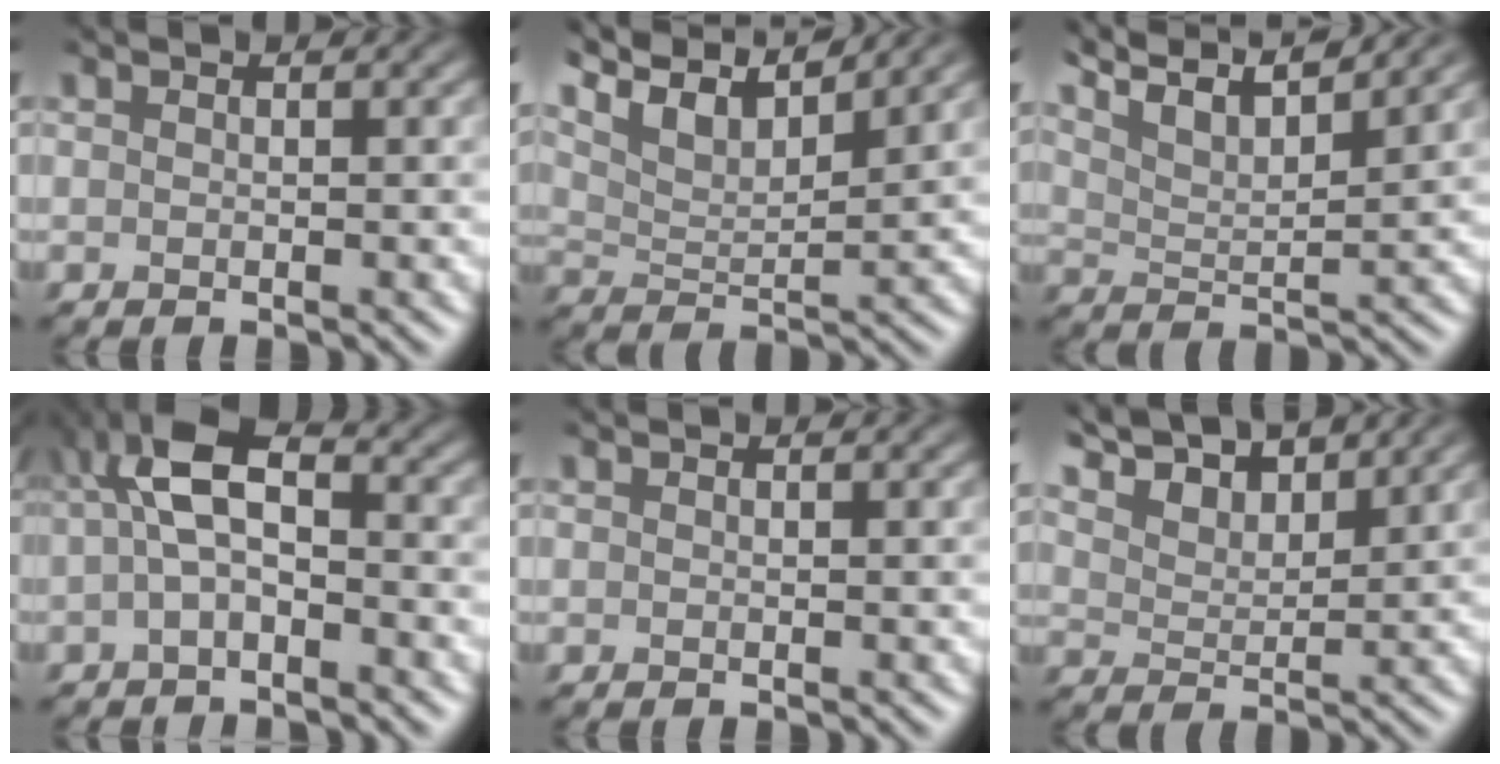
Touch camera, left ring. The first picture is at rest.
{"total": 7.4, "force": [6.2, 1.3, 3.8], "torque": [-0.076, 0.013, 0.099]}
{"total": 8.9, "force": [7.5, 1.6, 4.6], "torque": [-0.074, 0.023, 0.089]}
{"total": 4.6, "force": [-0.5, 2.2, 4.0], "torque": [-0.080, 0.017, -0.019]}
{"total": 0.0}
{"total": 7.7, "force": [6.7, 2.4, 3.0], "torque": [-0.073, 0.014, 0.104]}